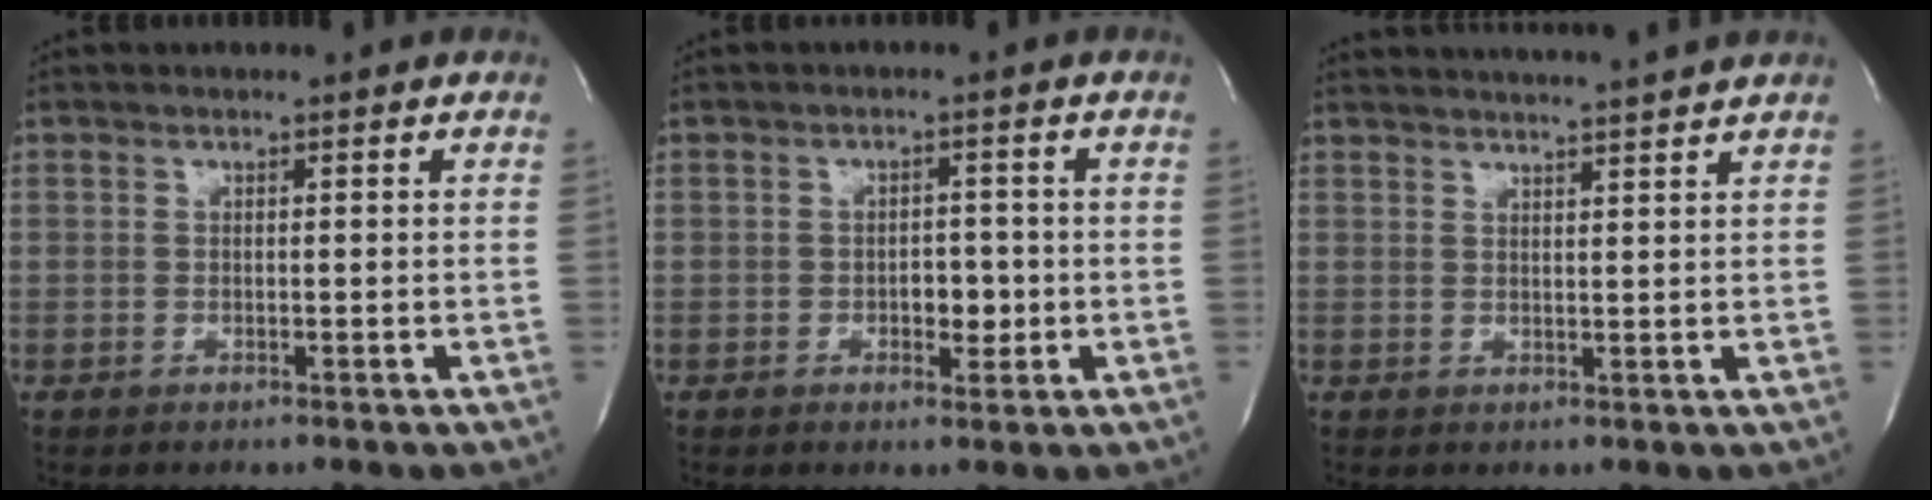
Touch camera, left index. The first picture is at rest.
{"total": 3.0, "force": [-0.7, 1.7, 2.3], "torque": [-0.029, 0.003, -0.006]}
{"total": 9.7, "force": [9.0, -1.2, 3.3], "torque": [-0.052, 0.010, 0.115]}